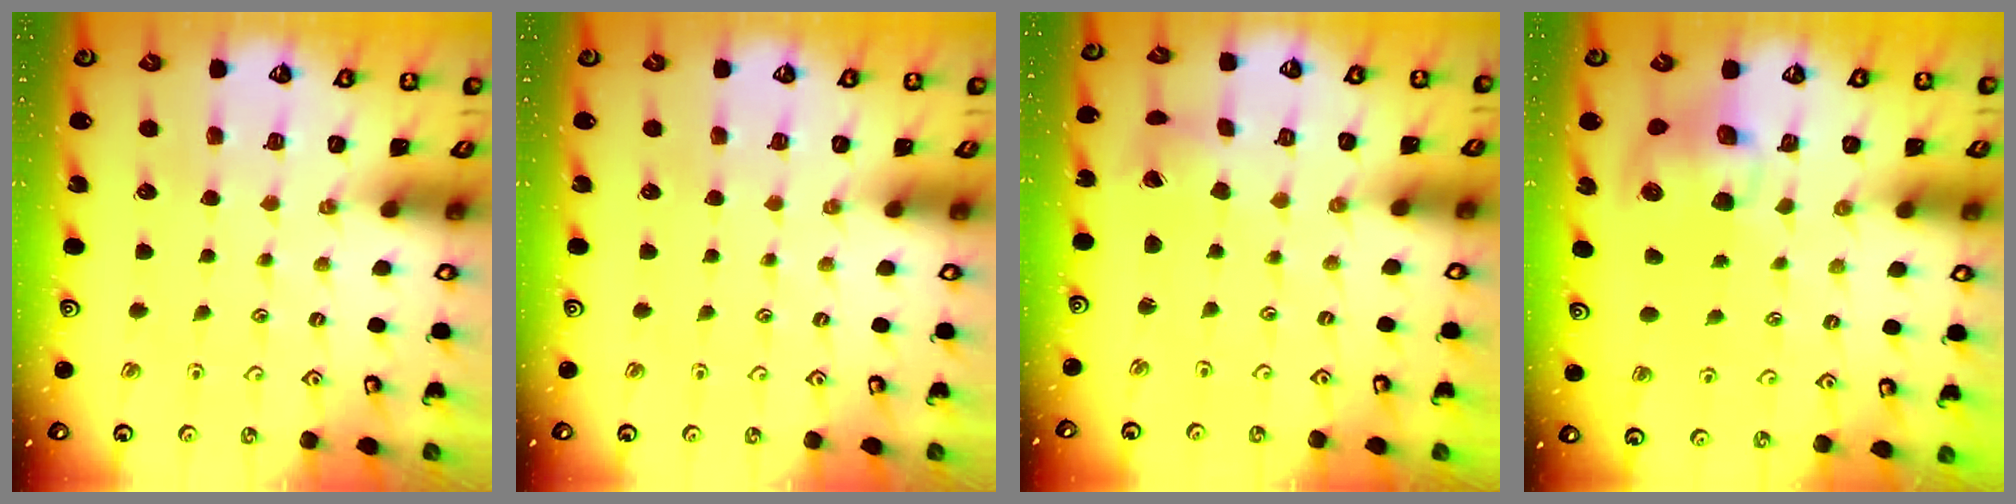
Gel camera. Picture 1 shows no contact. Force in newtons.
{"total": 0.0}
{"total": 1.5, "press": 1.5, "slide": 0.2}
{"total": 9.4, "press": 9.3, "slide": 1.4}